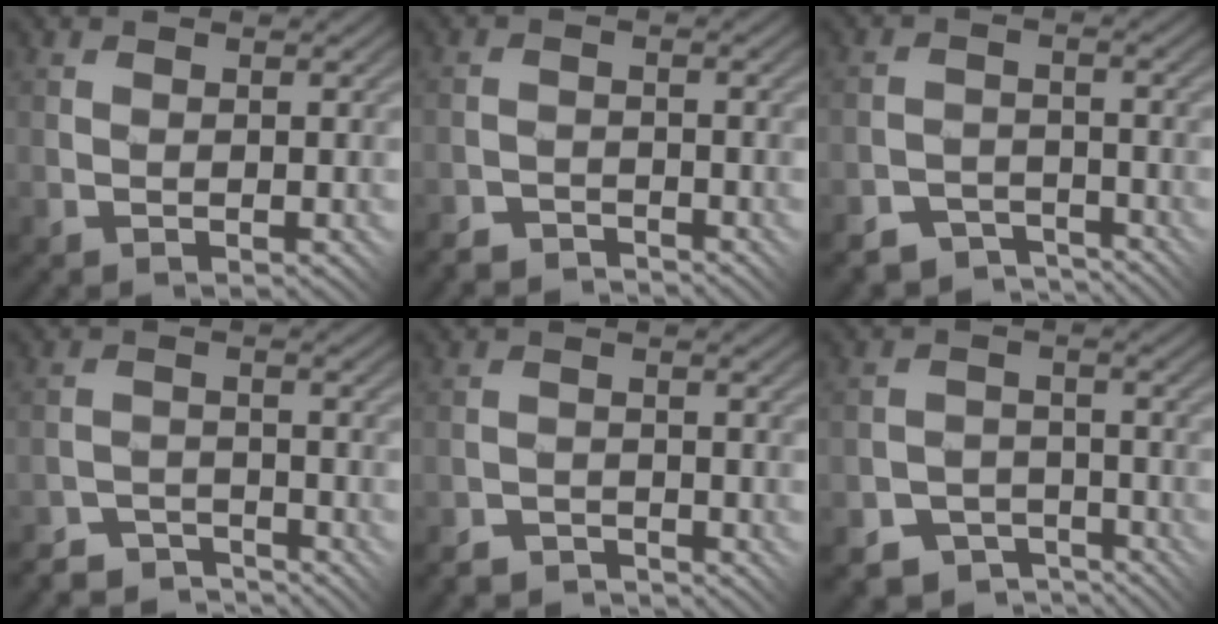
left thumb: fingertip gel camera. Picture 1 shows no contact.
{"total": 3.1, "force": [-3.1, 0.4, 0.0], "torque": [0.005, 0.009, -0.060]}
{"total": 4.2, "force": [-4.0, 1.3, 0.6], "torque": [-0.005, -0.001, -0.072]}
{"total": 4.6, "force": [-4.5, 0.7, 0.4], "torque": [0.000, 0.002, -0.083]}
{"total": 2.8, "force": [-2.8, 0.4, 0.0], "torque": [0.008, 0.007, -0.054]}
{"total": 5.0, "force": [-4.0, 2.7, 1.2], "torque": [-0.014, -0.006, -0.068]}